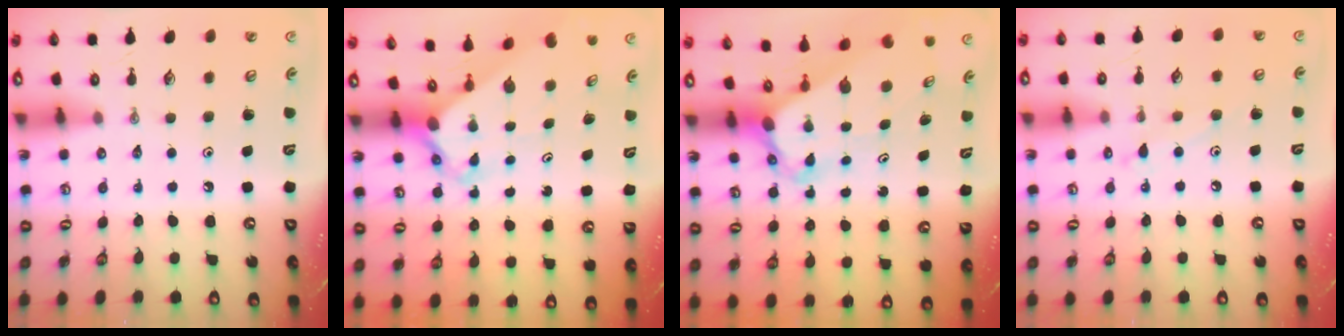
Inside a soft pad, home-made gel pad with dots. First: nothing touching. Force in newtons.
{"total": 3.0, "press": 3.0, "slide": 0.1}
{"total": 4.1, "press": 4.1, "slide": 0.3}
{"total": 6.1, "press": 6.1, "slide": 0.6}